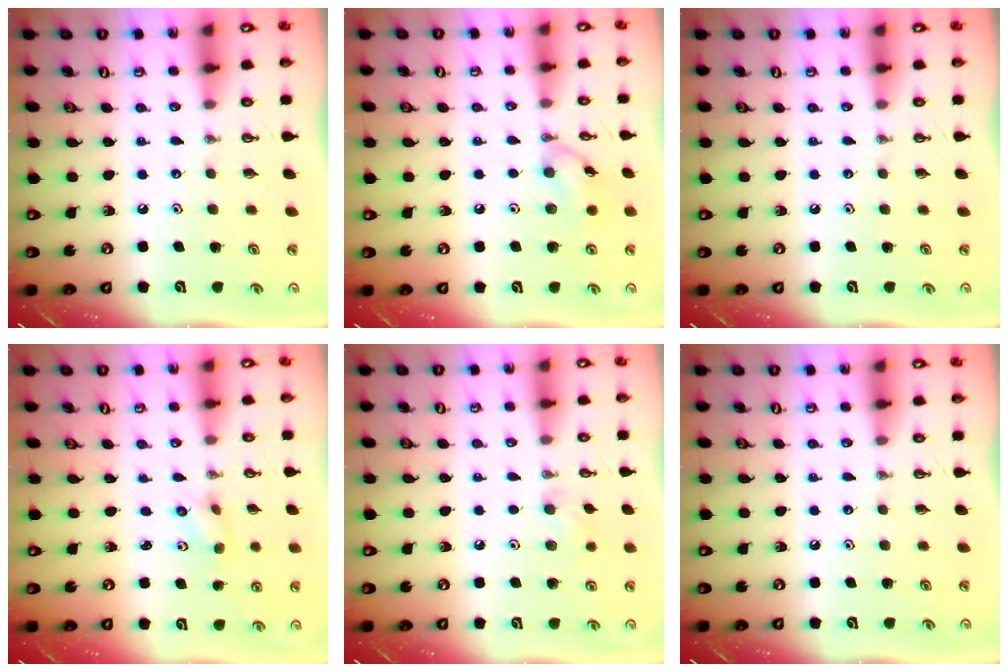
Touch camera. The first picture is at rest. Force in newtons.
{"total": 8.4, "press": 8.4, "slide": 0.4}
{"total": 0.0}
{"total": 2.3, "press": 2.0, "slide": 1.1}
{"total": 7.0, "press": 6.9, "slide": 1.2}
{"total": 0.0}